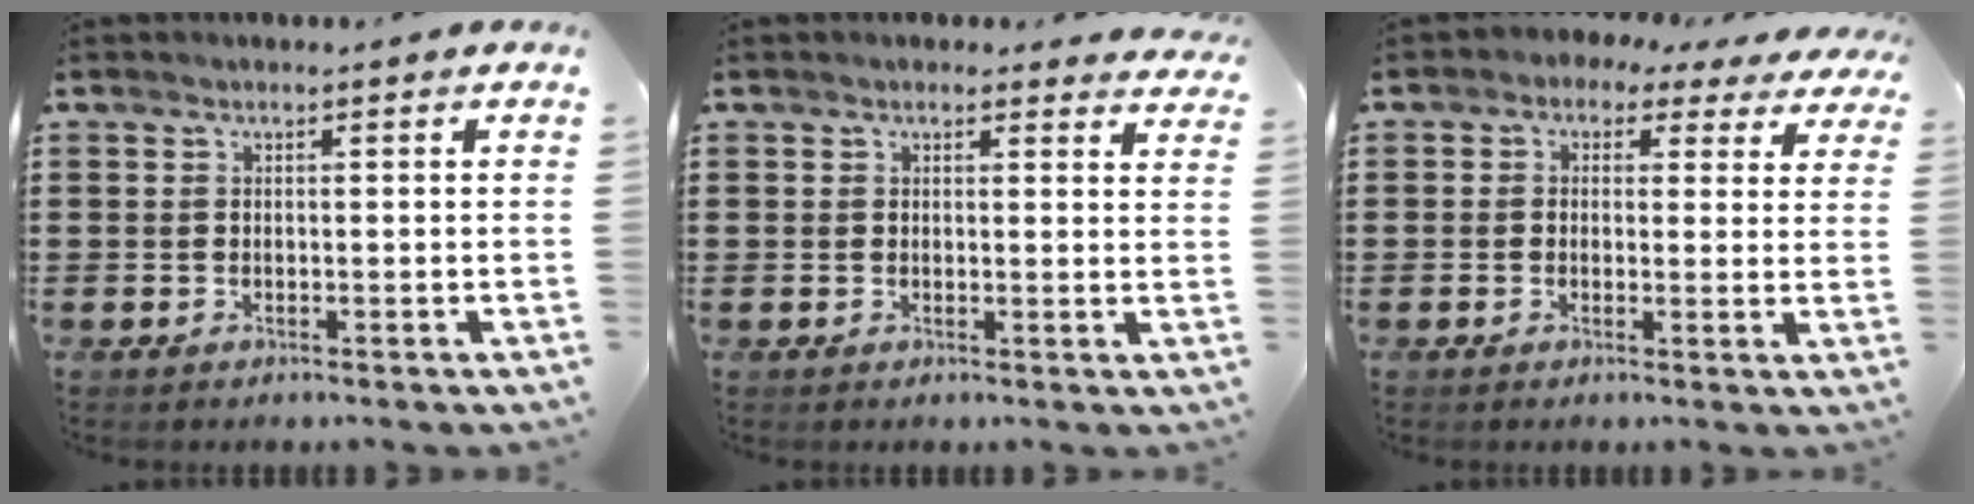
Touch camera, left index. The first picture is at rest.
{"total": 1.6, "force": [1.5, 0.5, 0.2], "torque": [0.000, 0.001, 0.028]}
{"total": 2.1, "force": [0.8, 1.8, 0.8], "torque": [-0.027, -0.002, 0.009]}